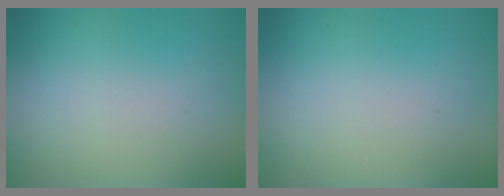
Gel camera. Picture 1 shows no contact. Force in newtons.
{"total": 0.0}